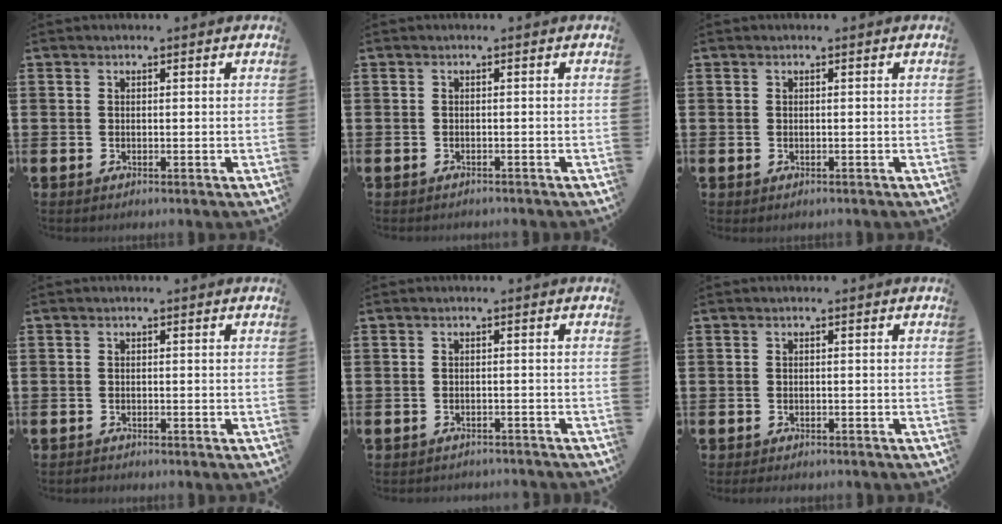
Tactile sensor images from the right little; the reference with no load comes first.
{"total": 0.5, "force": [-0.5, 0.0, -0.1], "torque": [0.000, -0.002, -0.011]}
{"total": 0.0}
{"total": 0.5, "force": [-0.5, 0.1, -0.1], "torque": [0.000, -0.001, -0.012]}
{"total": 1.2, "force": [-1.2, 0.0, -0.1], "torque": [-0.002, 0.003, -0.025]}
{"total": 0.6, "force": [-0.5, 0.2, 0.1], "torque": [-0.005, -0.002, -0.011]}